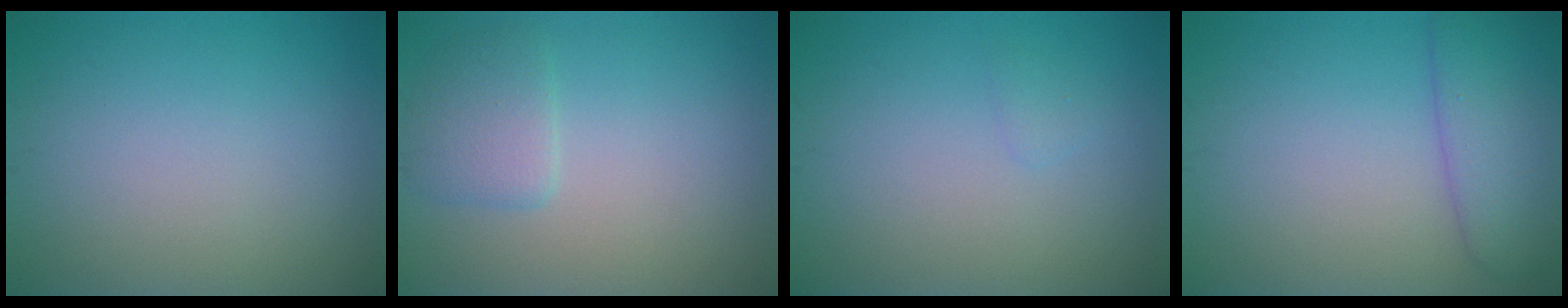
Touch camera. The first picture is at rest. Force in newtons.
{"total": 2.3, "press": 2.3, "slide": 0.2}
{"total": 0.6, "press": 0.6, "slide": 0.0}
{"total": 4.8, "press": 4.8, "slide": 0.2}